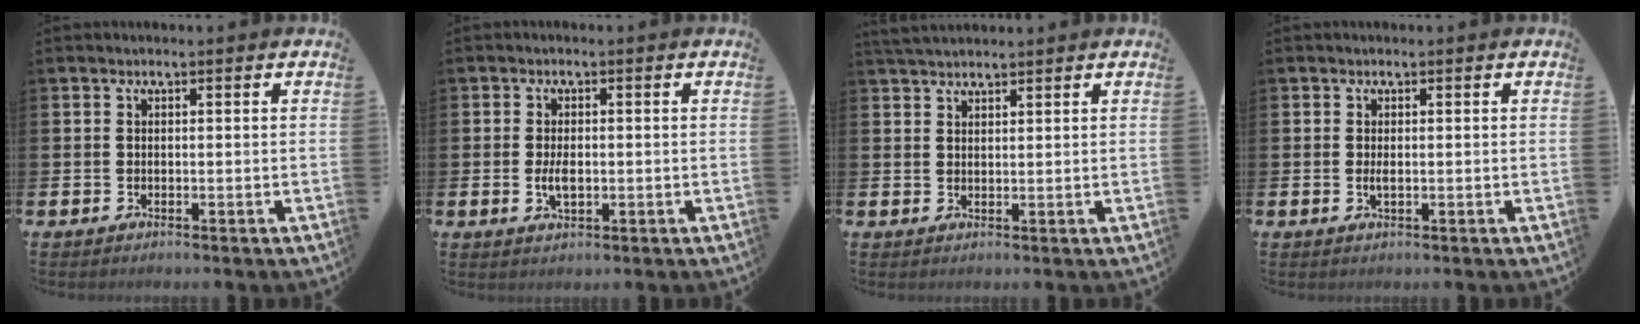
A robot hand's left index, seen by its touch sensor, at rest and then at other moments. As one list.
[{"total": 3.0, "force": [-0.3, 1.4, 2.6], "torque": [-0.040, -0.002, -0.007]}, {"total": 2.7, "force": [2.6, 0.5, 0.5], "torque": [-0.013, -0.006, 0.049]}, {"total": 0.9, "force": [0.0, 0.3, 0.9], "torque": [-0.015, 0.001, -0.001]}]